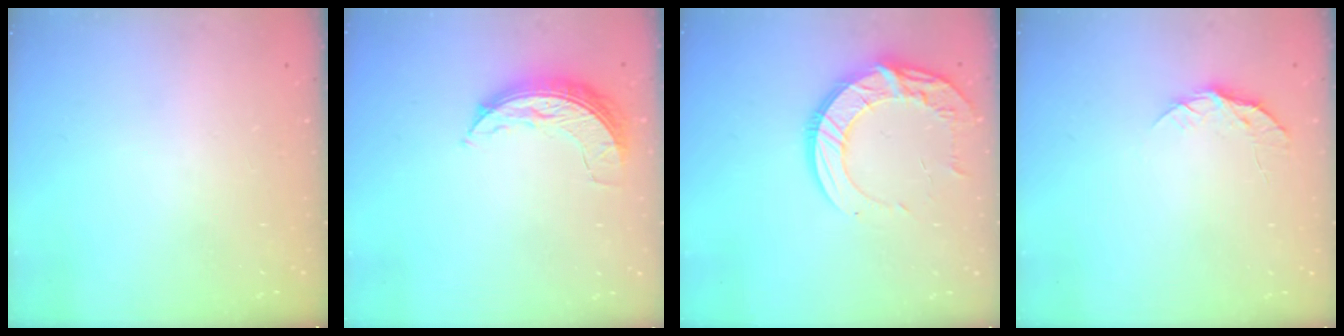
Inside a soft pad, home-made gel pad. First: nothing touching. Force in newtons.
{"total": 7.2, "press": 7.2, "slide": 0.4}
{"total": 13.6, "press": 13.5, "slide": 1.2}
{"total": 8.1, "press": 8.1, "slide": 0.7}